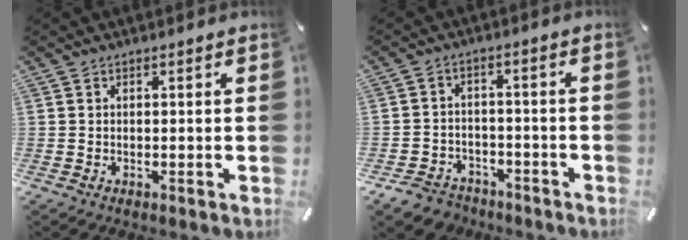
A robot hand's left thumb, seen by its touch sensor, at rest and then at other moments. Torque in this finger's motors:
{"motor_torque": [0.02, 0.12, 0.11, 0.10, 0.00]}